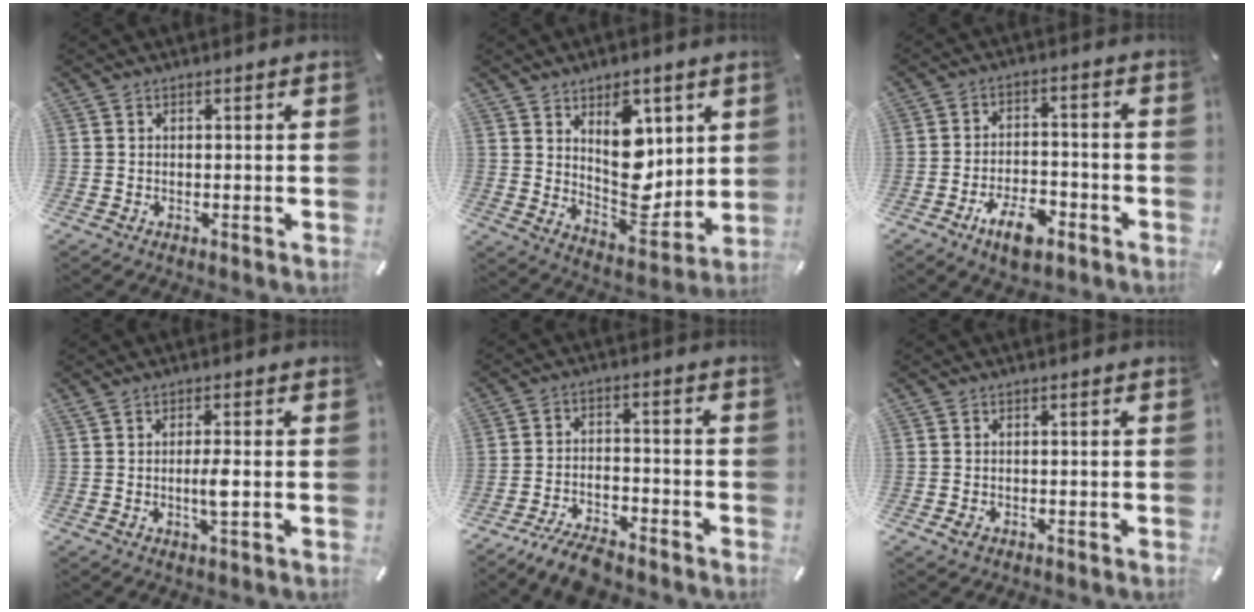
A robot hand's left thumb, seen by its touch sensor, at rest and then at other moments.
{"total": 12.2, "force": [4.6, 8.3, 7.6], "torque": [-0.095, -0.038, 0.085]}
{"total": 9.2, "force": [-5.6, 4.4, 5.9], "torque": [-0.108, 0.024, -0.099]}
{"total": 4.1, "force": [-0.3, 0.4, 4.1], "torque": [-0.072, -0.005, -0.008]}
{"total": 8.0, "force": [-7.0, 2.2, 3.0], "torque": [-0.054, 0.037, -0.134]}
{"total": 1.3, "force": [-0.5, 1.1, 0.6], "torque": [-0.010, 0.002, -0.010]}